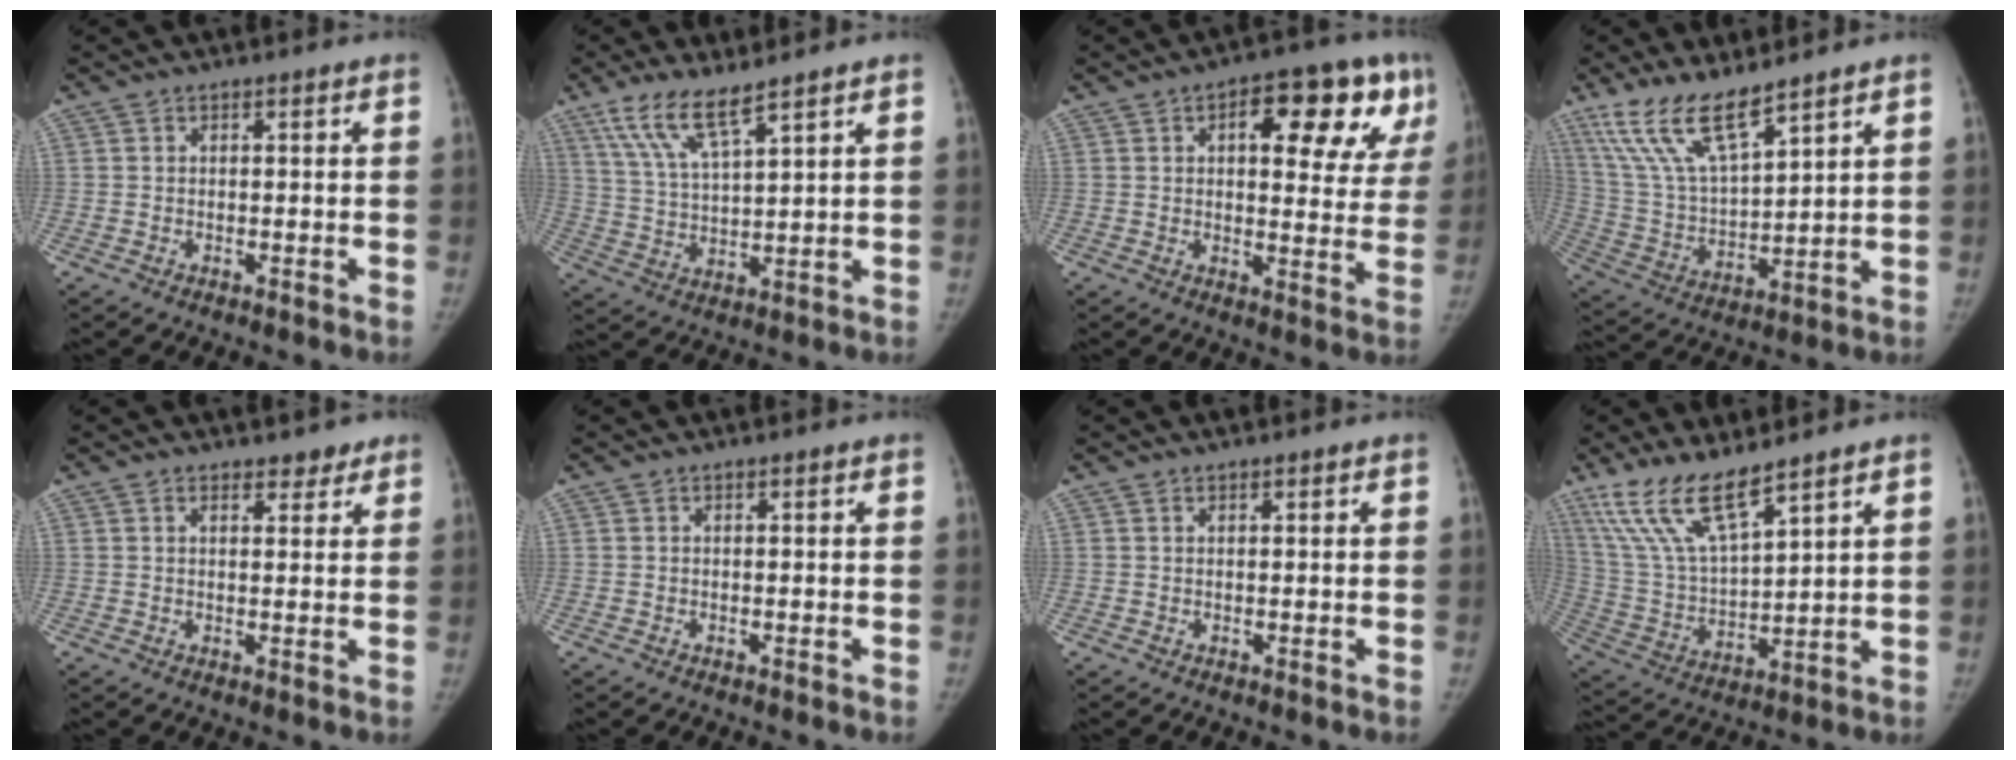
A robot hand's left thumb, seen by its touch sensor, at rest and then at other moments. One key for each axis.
{"total": 9.0, "fx": 6.4, "fy": 1.6, "fz": 6.1, "tx": -0.124, "ty": -0.029, "tz": 0.135}
{"total": 17.9, "fx": 7.3, "fy": 7.6, "fz": 14.5, "tx": -0.143, "ty": -0.005, "tz": 0.089}
{"total": 13.9, "fx": 10.2, "fy": 3.6, "fz": 8.7, "tx": -0.160, "ty": -0.047, "tz": 0.216}
{"total": 2.9, "fx": 2.2, "fy": 1.5, "fz": 1.0, "tx": 0.007, "ty": -0.011, "tz": 0.029}
{"total": 0.0}
{"total": 0.6, "fx": 0.5, "fy": 0.1, "fz": 0.3, "tx": -0.003, "ty": -0.001, "tz": 0.009}
{"total": 13.9, "fx": 10.1, "fy": 3.4, "fz": 8.9, "tx": -0.167, "ty": -0.047, "tz": 0.215}